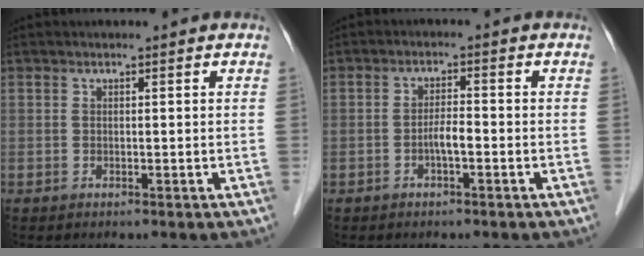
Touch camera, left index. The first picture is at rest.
{"total": 2.4, "force": [-1.0, 0.5, 2.2], "torque": [-0.036, 0.003, -0.019]}